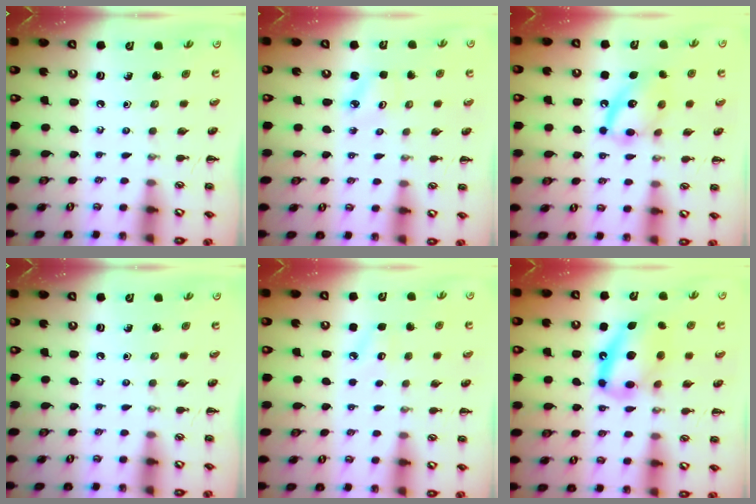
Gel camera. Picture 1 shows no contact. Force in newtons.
{"total": 2.5, "press": 2.4, "slide": 0.5}
{"total": 12.7, "press": 12.7, "slide": 0.9}
{"total": 0.0}
{"total": 6.4, "press": 6.1, "slide": 1.8}
{"total": 13.5, "press": 13.1, "slide": 3.4}